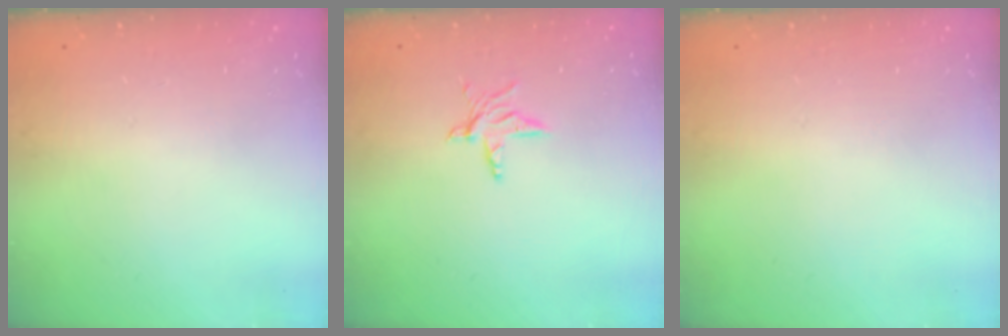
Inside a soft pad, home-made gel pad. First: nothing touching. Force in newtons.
{"total": 4.6, "press": 4.6, "slide": 0.4}
{"total": 0.0}